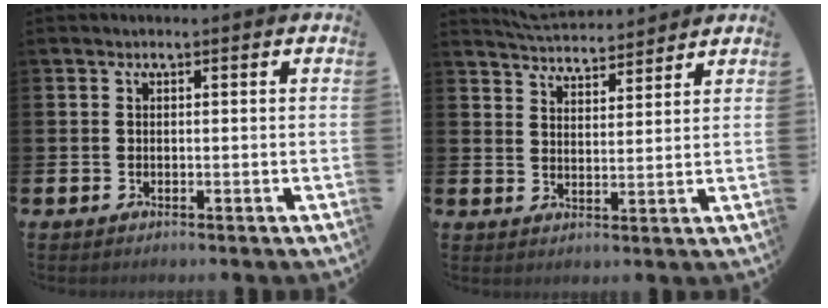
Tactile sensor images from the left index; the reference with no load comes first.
{"total": 4.8, "force": [4.8, 0.2, -0.1], "torque": [-0.009, -0.033, 0.087]}